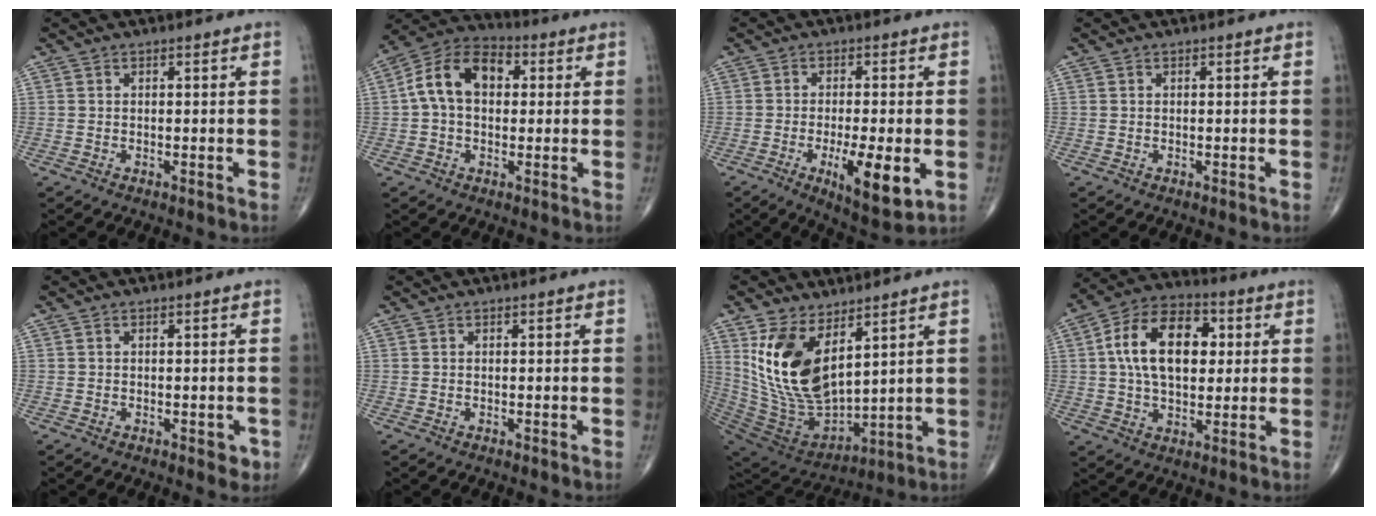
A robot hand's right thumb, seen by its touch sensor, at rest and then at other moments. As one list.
[{"total": 11.9, "force": [1.7, 7.9, 8.8], "torque": [-0.148, 0.032, 0.017]}, {"total": 10.5, "force": [-3.1, 3.0, 9.6], "torque": [-0.147, -0.019, -0.045]}, {"total": 0.0}, {"total": 2.0, "force": [-0.8, 1.1, 1.5], "torque": [-0.005, 0.000, -0.009]}, {"total": 0.0}, {"total": 18.2, "force": [7.0, 9.4, 13.9], "torque": [-0.248, -0.046, 0.157]}, {"total": 16.4, "force": [2.9, 9.9, 12.8], "torque": [-0.199, 0.013, 0.042]}]